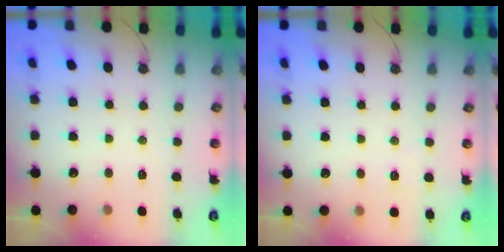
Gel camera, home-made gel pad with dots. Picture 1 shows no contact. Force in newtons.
{"total": 2.8, "press": 2.8, "slide": 0.3}